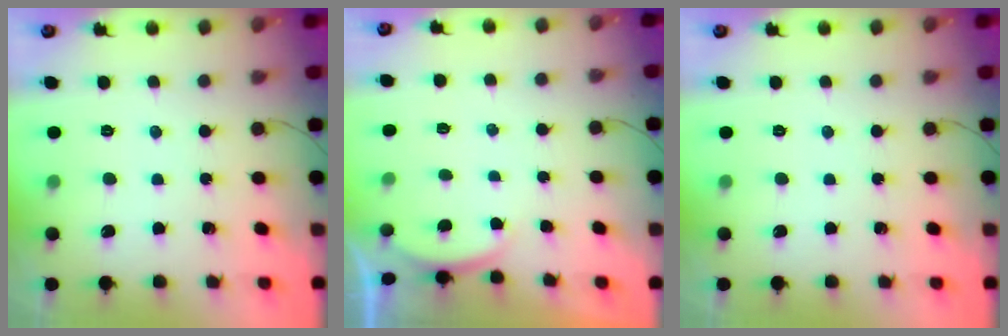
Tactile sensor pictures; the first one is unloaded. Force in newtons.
{"total": 2.0, "press": 1.9, "slide": 0.6}
{"total": 0.0}